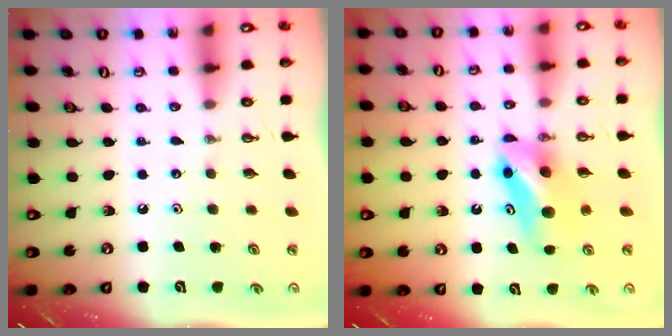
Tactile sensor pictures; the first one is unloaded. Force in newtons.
{"total": 7.1, "press": 7.0, "slide": 1.5}